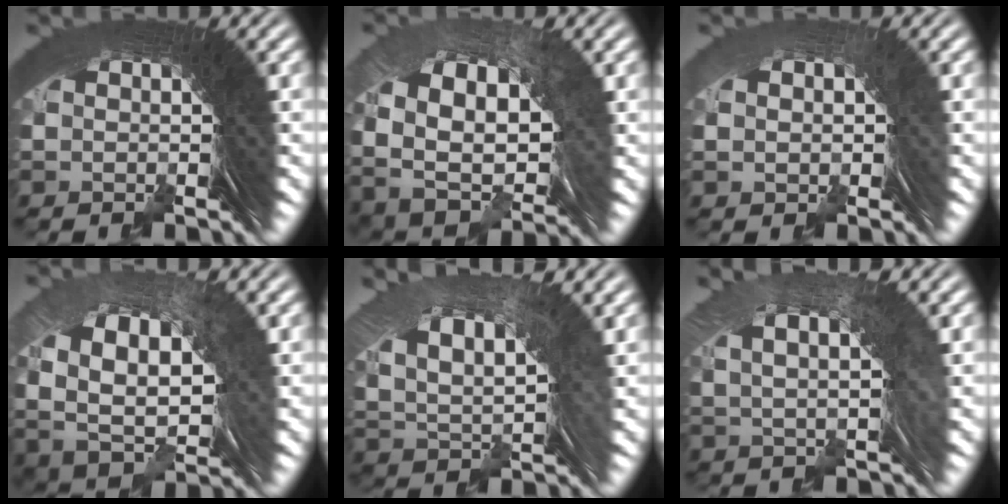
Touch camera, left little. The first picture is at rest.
{"total": 9.0, "force": [0.0, 6.4, 6.4], "torque": [-0.134, -0.019, 0.008]}
{"total": 0.0}
{"total": 7.9, "force": [-0.3, 5.4, 5.8], "torque": [-0.123, -0.023, 0.011]}
{"total": 7.7, "force": [2.6, 4.3, 5.8], "torque": [-0.104, 0.005, 0.044]}
{"total": 4.3, "force": [1.9, 1.3, 3.6], "torque": [-0.044, 0.022, 0.030]}